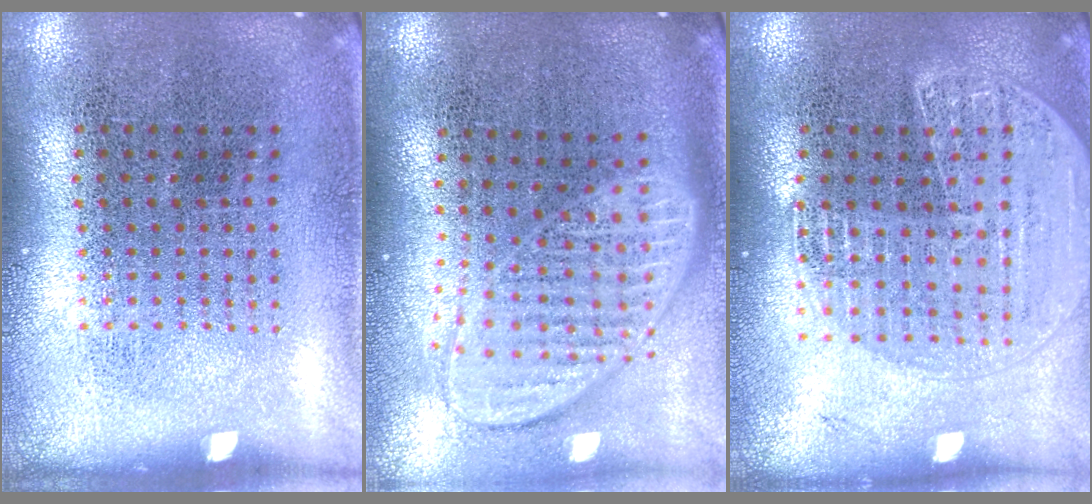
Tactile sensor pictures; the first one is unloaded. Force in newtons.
{"total": 1.9, "press": 1.5, "slide": 1.2}
{"total": 1.7, "press": 1.6, "slide": 0.6}